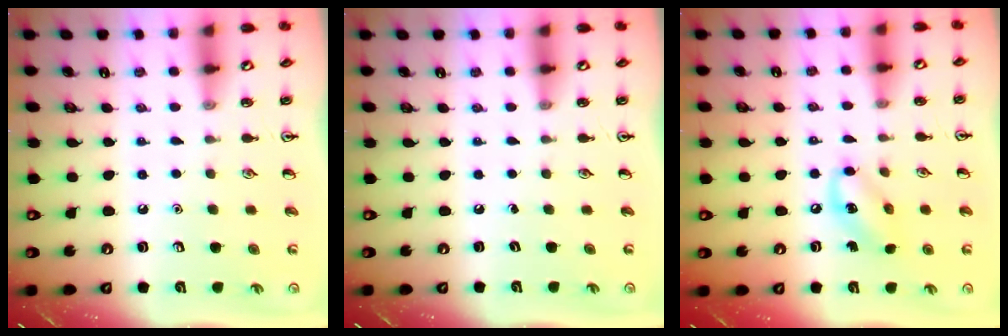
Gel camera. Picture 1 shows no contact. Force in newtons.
{"total": 0.0}
{"total": 7.4, "press": 7.3, "slide": 1.1}